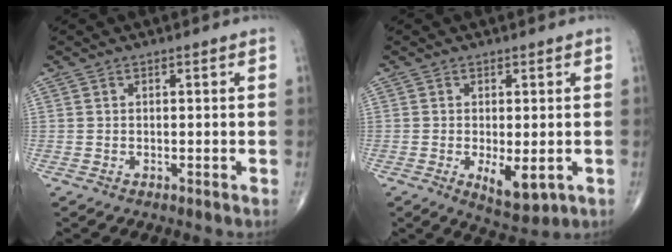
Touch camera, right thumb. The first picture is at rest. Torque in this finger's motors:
{"motor_torque": [0.78, 0.70, 0.29, -0.40, 0.18]}